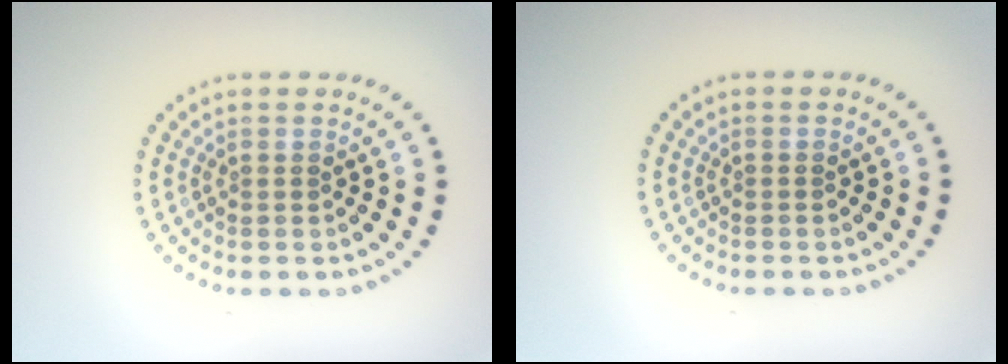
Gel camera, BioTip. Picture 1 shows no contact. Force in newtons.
{"total": 0.0}